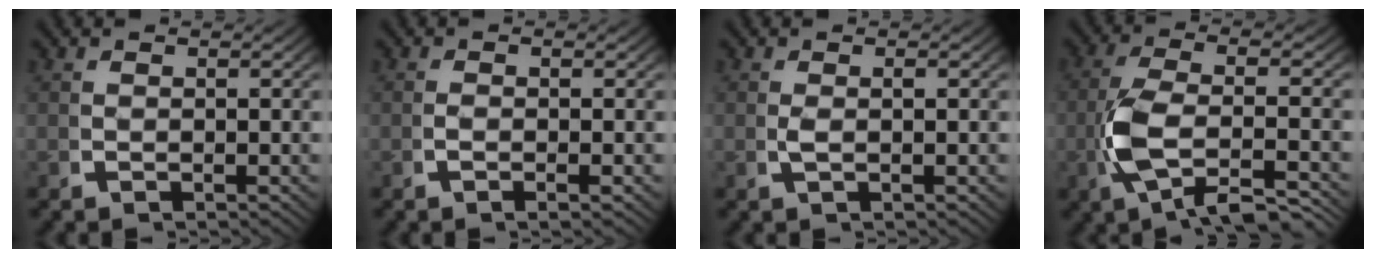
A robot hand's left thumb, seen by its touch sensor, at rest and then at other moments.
{"total": 1.0, "force": [-0.3, -0.2, 0.9], "torque": [-0.026, 0.002, -0.005]}
{"total": 0.9, "force": [0.1, 0.1, 0.9], "torque": [-0.026, 0.000, 0.007]}
{"total": 8.0, "force": [-1.9, 3.9, 6.7], "torque": [-0.163, -0.015, -0.021]}